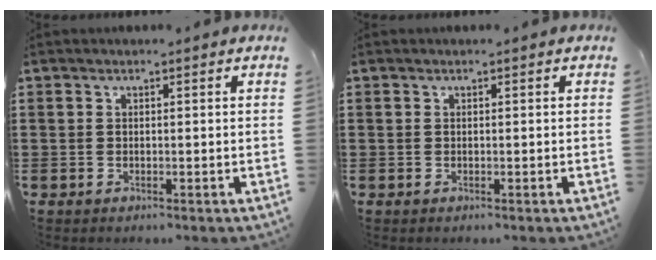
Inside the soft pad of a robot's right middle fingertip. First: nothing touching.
{"total": 0.0}